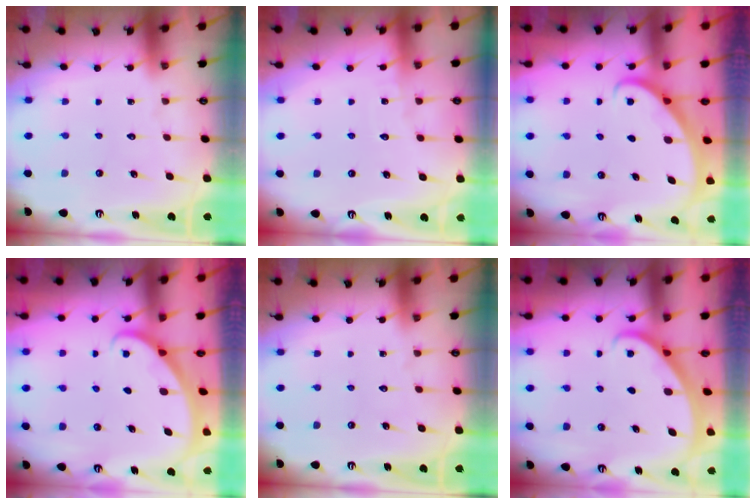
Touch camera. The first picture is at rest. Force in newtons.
{"total": 2.4, "press": 2.4, "slide": 0.2}
{"total": 2.6, "press": 2.6, "slide": 0.2}
{"total": 2.0, "press": 2.0, "slide": 0.1}
{"total": 0.0}
{"total": 1.8, "press": 1.8, "slide": 0.1}